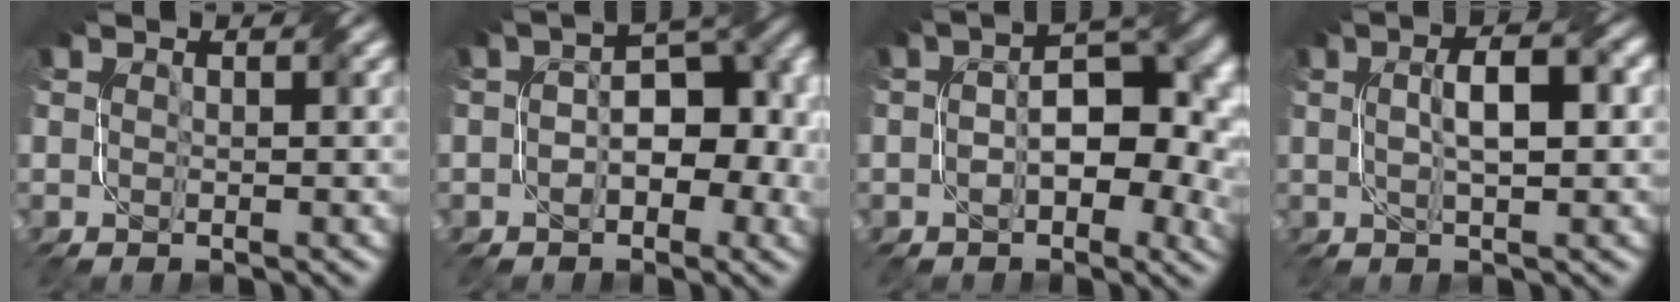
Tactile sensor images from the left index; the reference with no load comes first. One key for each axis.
{"total": 7.5, "fx": -1.1, "fy": 4.1, "fz": 6.2, "tx": -0.078, "ty": 0.016, "tz": -0.024}
{"total": 8.2, "fx": -0.7, "fy": 4.4, "fz": 6.9, "tx": -0.093, "ty": 0.009, "tz": -0.015}
{"total": 4.0, "fx": 0.6, "fy": 0.5, "fz": 3.9, "tx": -0.063, "ty": 0.013, "tz": 0.010}